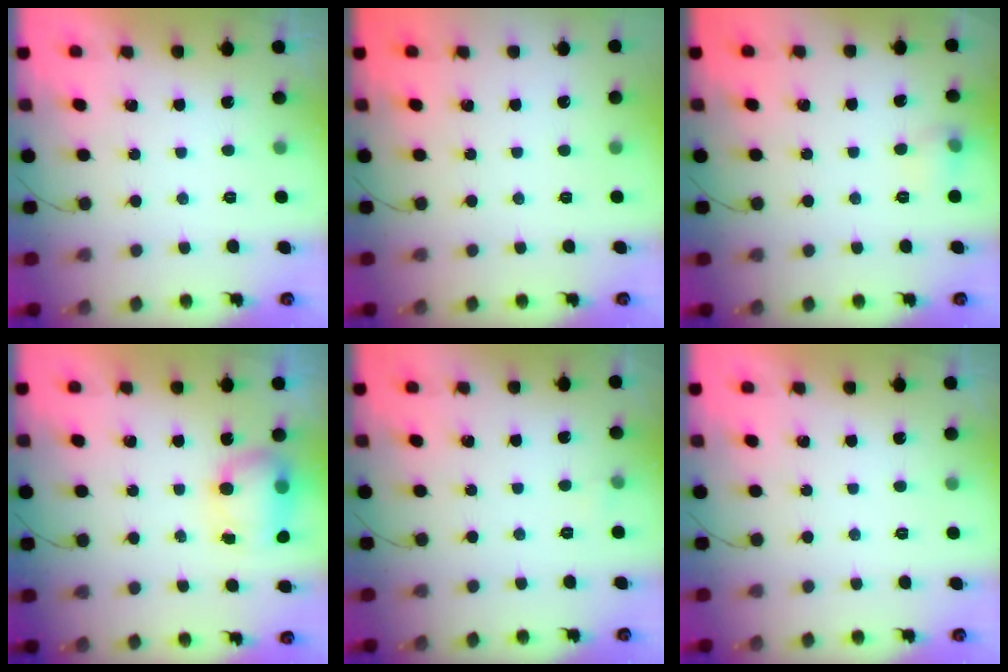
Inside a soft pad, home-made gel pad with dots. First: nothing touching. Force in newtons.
{"total": 0.0}
{"total": 6.3, "press": 6.1, "slide": 1.7}
{"total": 7.3, "press": 7.2, "slide": 1.0}
{"total": 2.6, "press": 2.4, "slide": 1.0}
{"total": 0.0}